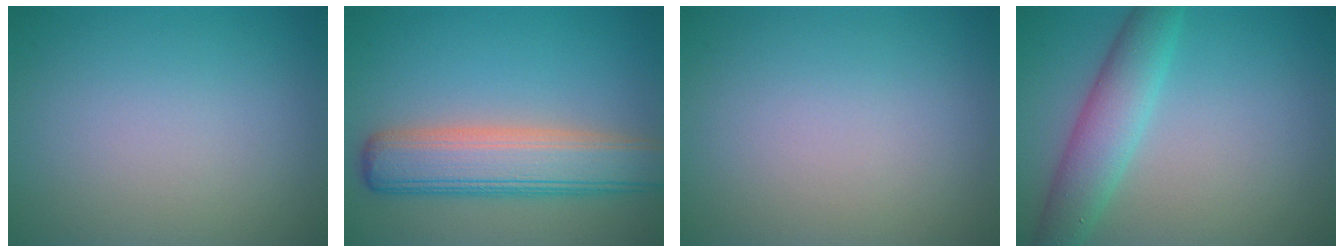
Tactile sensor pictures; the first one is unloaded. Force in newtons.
{"total": 7.0, "press": 7.0, "slide": 0.6}
{"total": 0.0}
{"total": 4.0, "press": 4.0, "slide": 0.2}